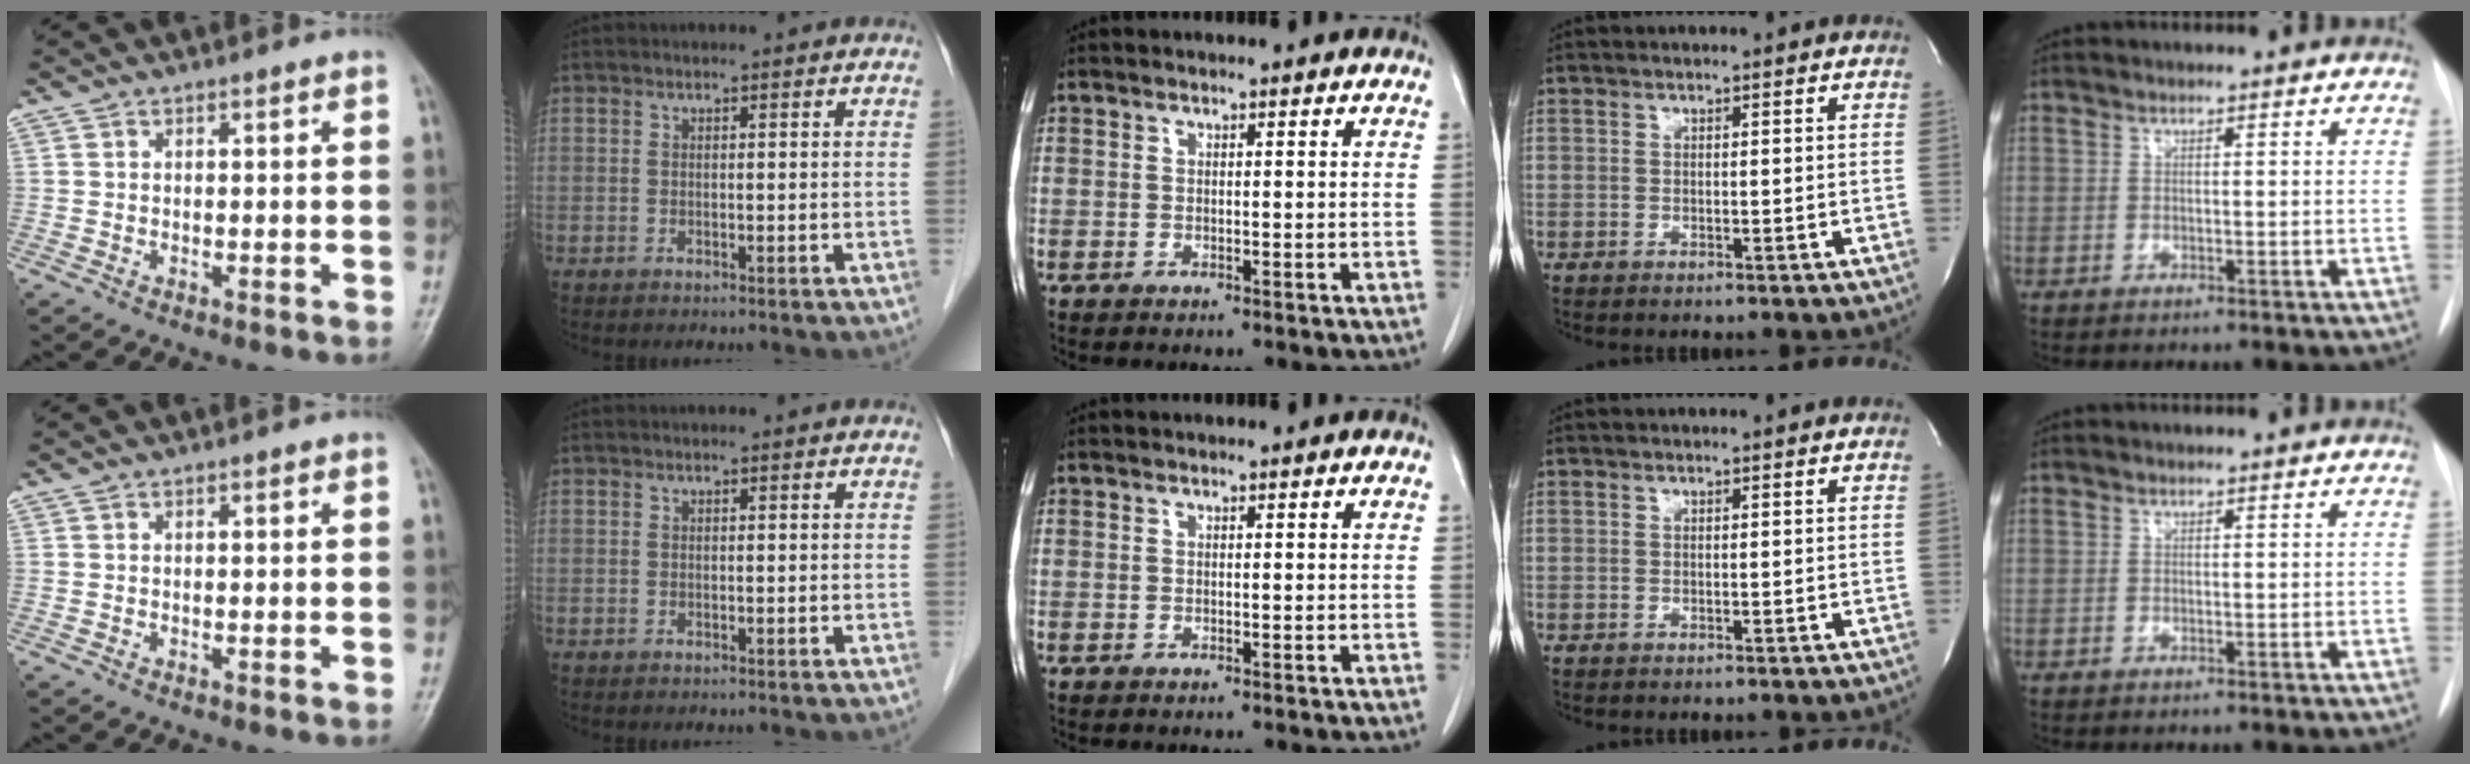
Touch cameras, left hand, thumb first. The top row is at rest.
{}